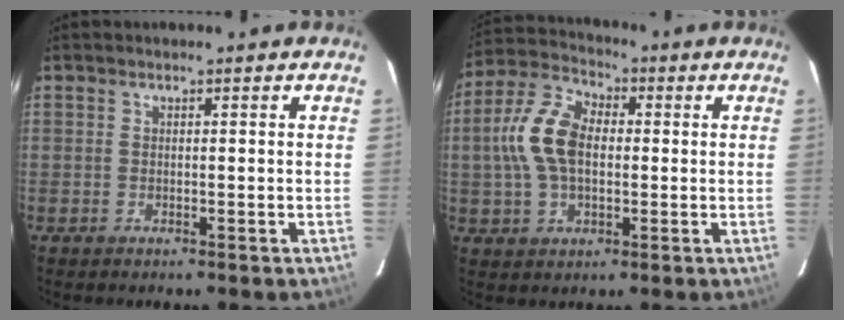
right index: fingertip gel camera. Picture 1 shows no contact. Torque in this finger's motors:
{"motor_torque": [0.44, -0.04, 0.47, 0.14]}